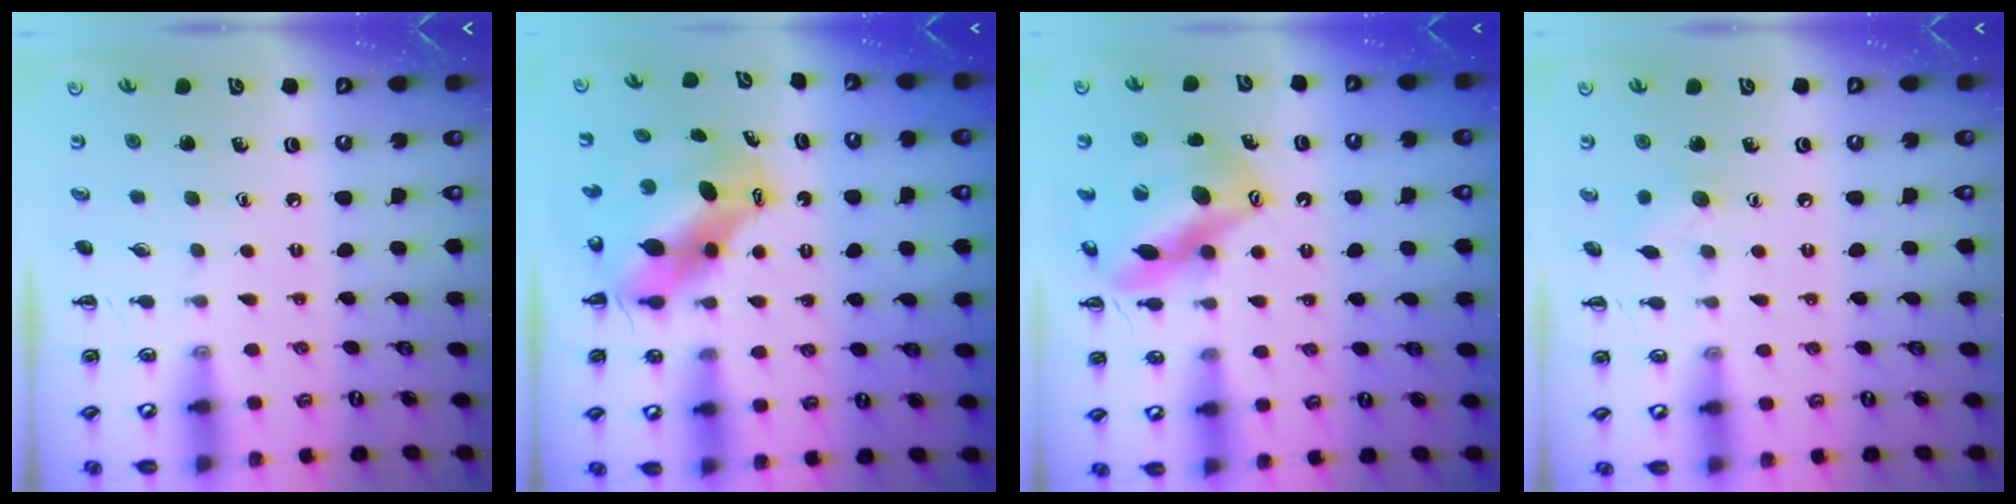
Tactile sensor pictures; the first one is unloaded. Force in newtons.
{"total": 8.3, "press": 8.0, "slide": 2.2}
{"total": 15.2, "press": 14.8, "slide": 3.7}
{"total": 5.8, "press": 5.6, "slide": 1.3}